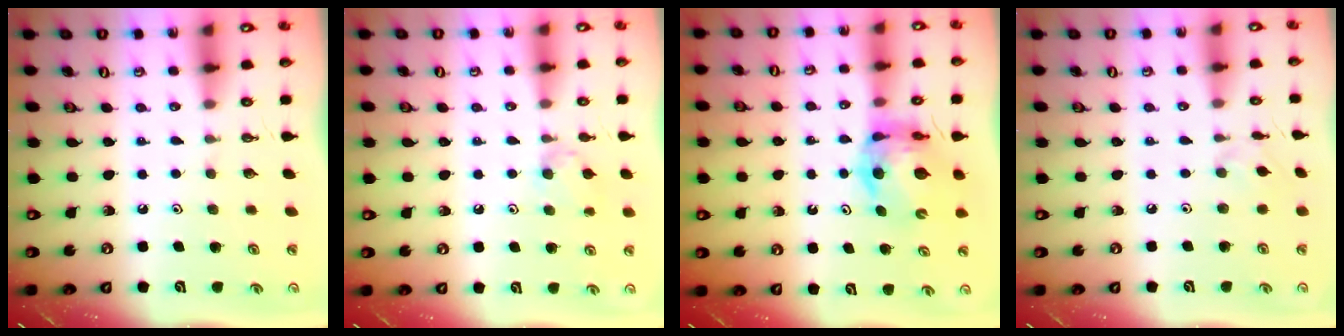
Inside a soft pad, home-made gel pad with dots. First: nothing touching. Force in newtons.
{"total": 7.2, "press": 7.1, "slide": 1.1}
{"total": 10.9, "press": 10.8, "slide": 1.2}
{"total": 2.4, "press": 2.4, "slide": 0.5}